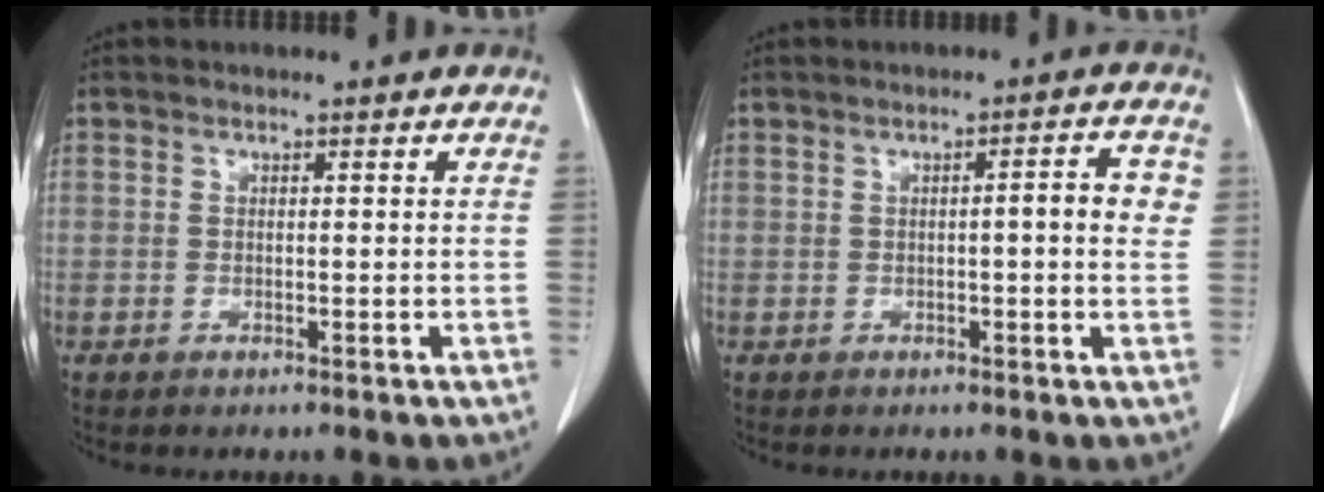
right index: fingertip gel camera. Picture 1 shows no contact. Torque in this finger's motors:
{"motor_torque": [0.09, 0.05, 0.08, 0.04]}